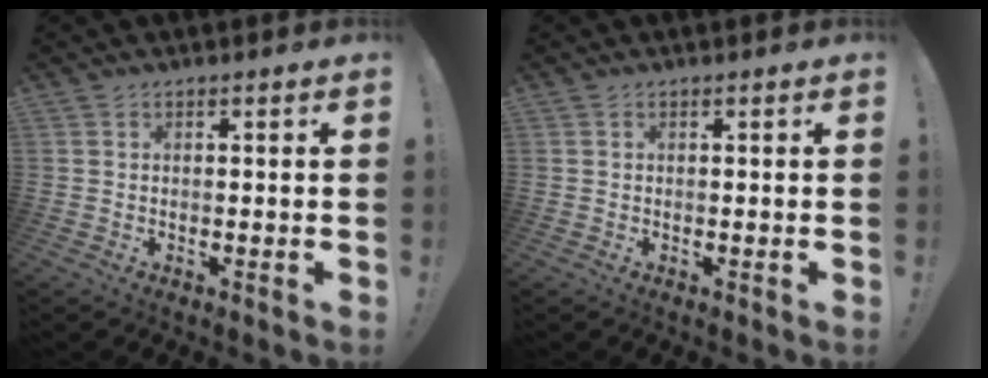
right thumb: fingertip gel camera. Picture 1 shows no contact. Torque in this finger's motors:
{"motor_torque": [-0.03, 0.45, 0.20, -0.46, 0.00]}